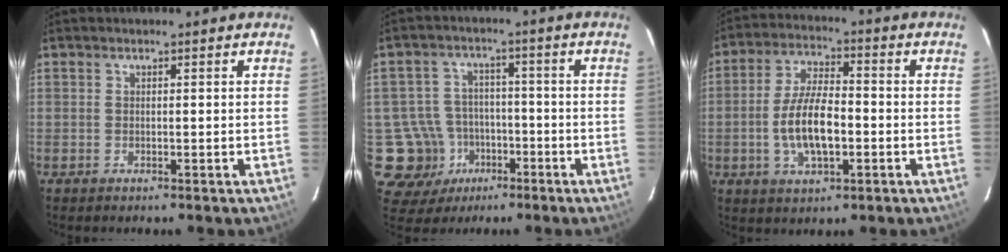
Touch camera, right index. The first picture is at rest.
{"total": 10.3, "force": [-4.1, 9.4, 1.4], "torque": [-0.057, 0.027, -0.051]}
{"total": 10.6, "force": [-2.3, 4.1, 9.5], "torque": [-0.190, 0.004, -0.038]}